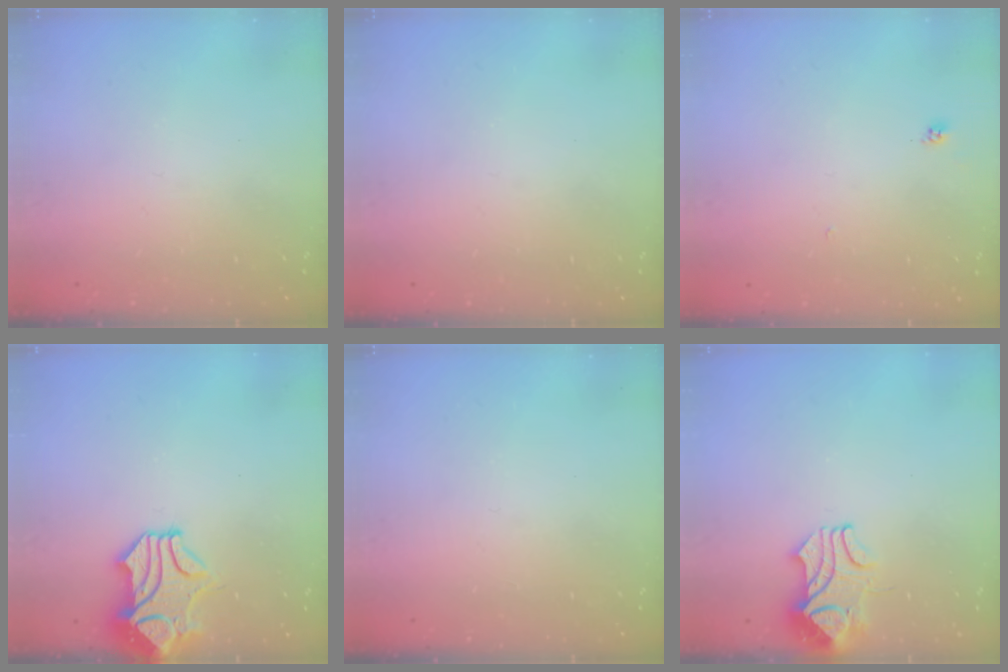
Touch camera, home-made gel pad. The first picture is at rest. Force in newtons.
{"total": 0.0}
{"total": 1.9, "press": 1.9, "slide": 0.1}
{"total": 1.7, "press": 1.1, "slide": 1.3}
{"total": 0.0}
{"total": 2.5, "press": 2.4, "slide": 0.8}